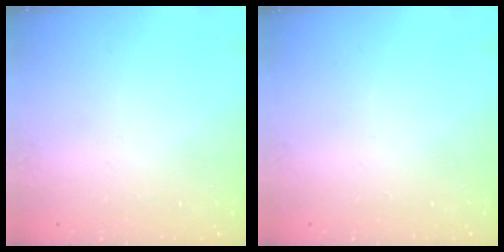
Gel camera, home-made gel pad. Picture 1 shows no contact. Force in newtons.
{"total": 0.0}